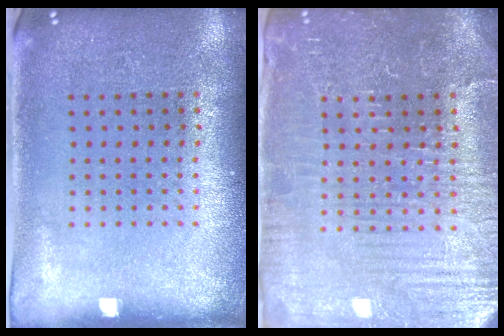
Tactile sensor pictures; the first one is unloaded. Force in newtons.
{"total": 4.3, "press": 4.1, "slide": 1.4}